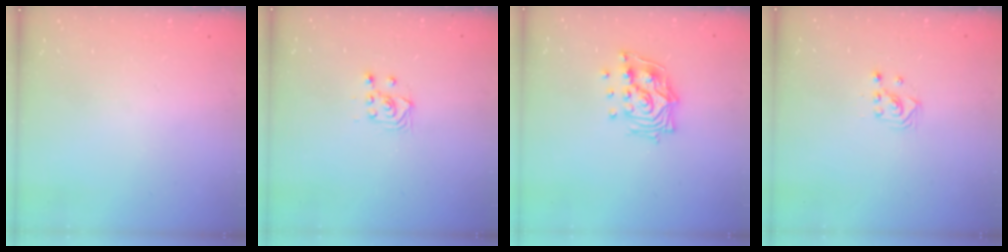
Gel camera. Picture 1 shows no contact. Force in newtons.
{"total": 3.6, "press": 3.2, "slide": 1.6}
{"total": 13.3, "press": 13.3, "slide": 1.2}
{"total": 2.2, "press": 2.2, "slide": 0.2}